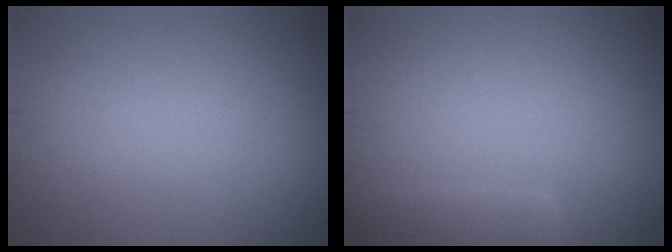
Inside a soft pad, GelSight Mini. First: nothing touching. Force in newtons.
{"total": 2.0, "press": 1.9, "slide": 0.3}